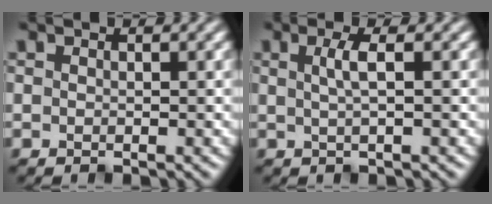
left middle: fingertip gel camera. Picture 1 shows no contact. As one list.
[{"total": 2.1, "force": [0.4, 0.5, 2.0], "torque": [-0.038, 0.003, 0.005]}]